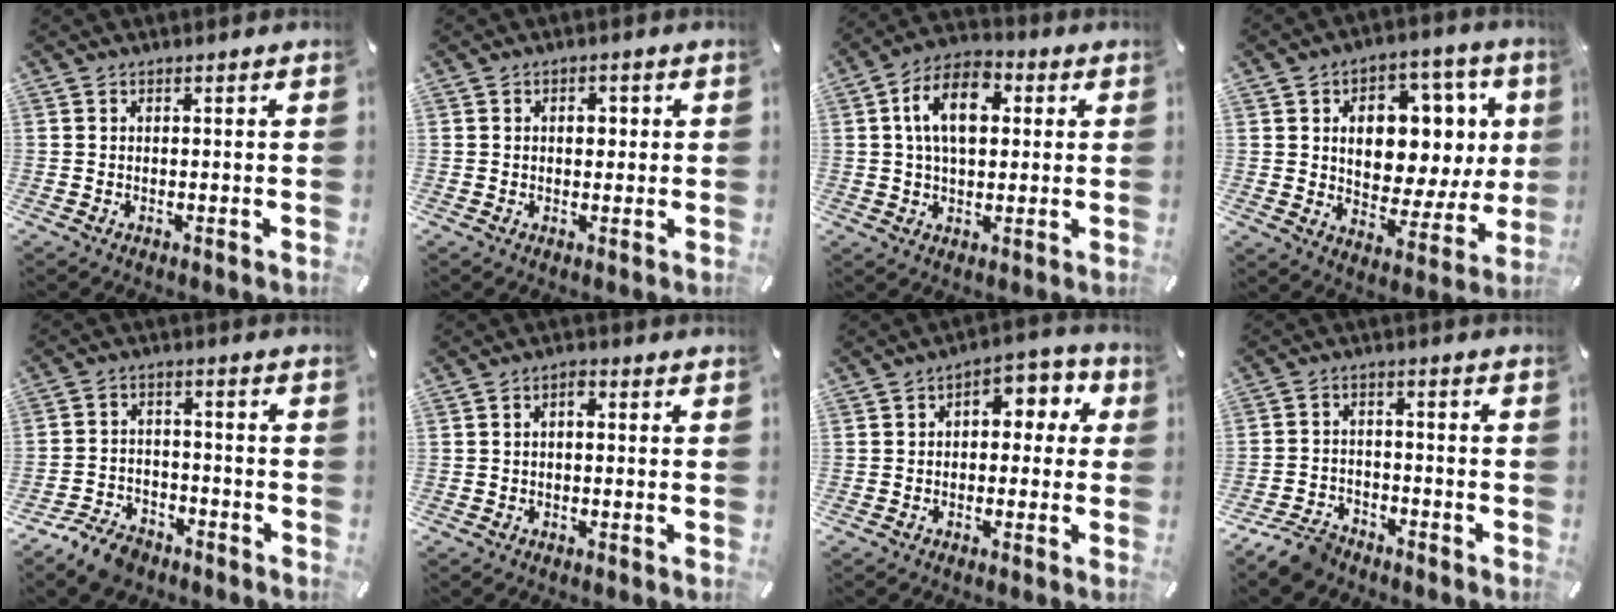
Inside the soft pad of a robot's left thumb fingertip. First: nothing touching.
{"total": 2.3, "force": [0.3, 1.8, 1.4], "torque": [-0.006, -0.001, -0.004]}
{"total": 12.2, "force": [2.6, 7.8, 9.0], "torque": [-0.158, 0.007, 0.045]}
{"total": 13.7, "force": [3.6, 9.8, 8.9], "torque": [-0.119, -0.027, 0.067]}
{"total": 7.3, "force": [-5.8, 3.8, 2.5], "torque": [-0.046, 0.036, -0.109]}
{"total": 2.0, "force": [-0.1, 1.0, 1.7], "torque": [-0.034, 0.008, -0.003]}
{"total": 5.6, "force": [0.5, 4.1, 3.7], "torque": [-0.041, 0.005, -0.002]}
{"total": 6.9, "force": [-5.7, 3.0, 2.3], "torque": [-0.050, 0.027, -0.110]}